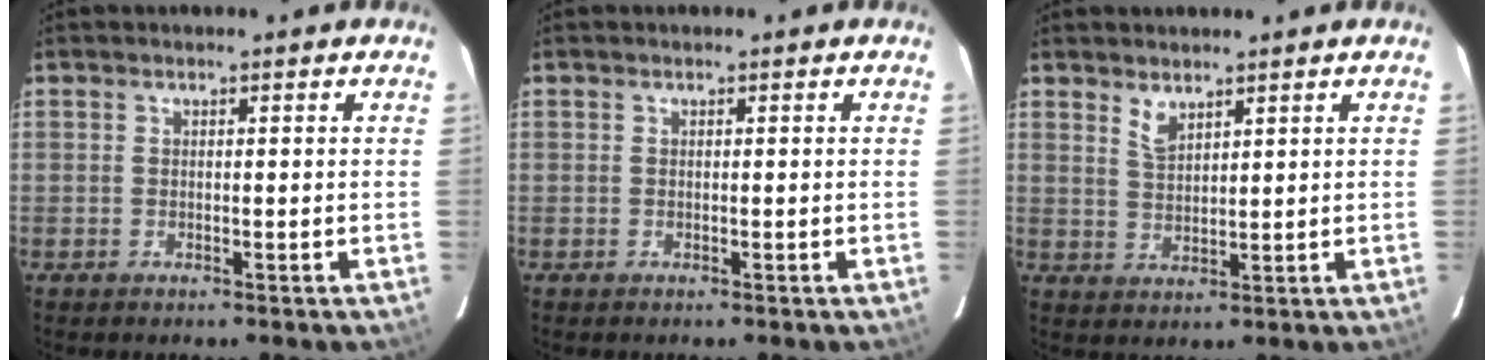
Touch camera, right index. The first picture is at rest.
{"total": 0.0}
{"total": 3.1, "force": [2.5, 1.0, 1.5], "torque": [-0.028, -0.001, 0.047]}